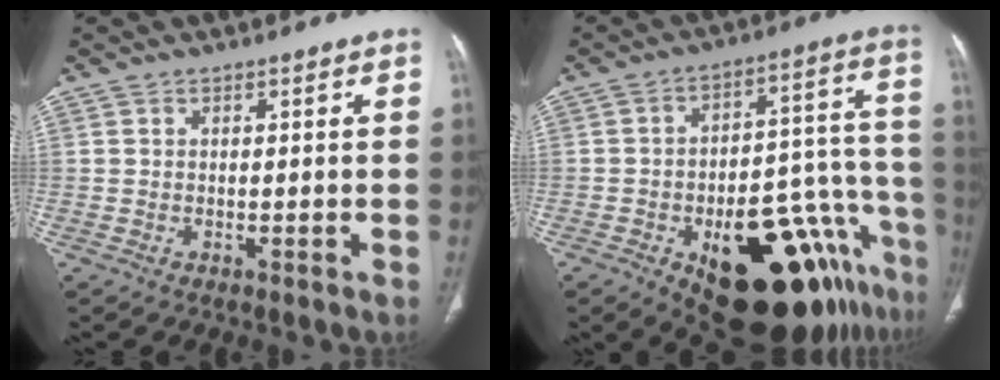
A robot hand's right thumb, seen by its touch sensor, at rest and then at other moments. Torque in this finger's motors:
{"motor_torque": [4.53, 0.47, 1.82, -0.95, 0.48]}